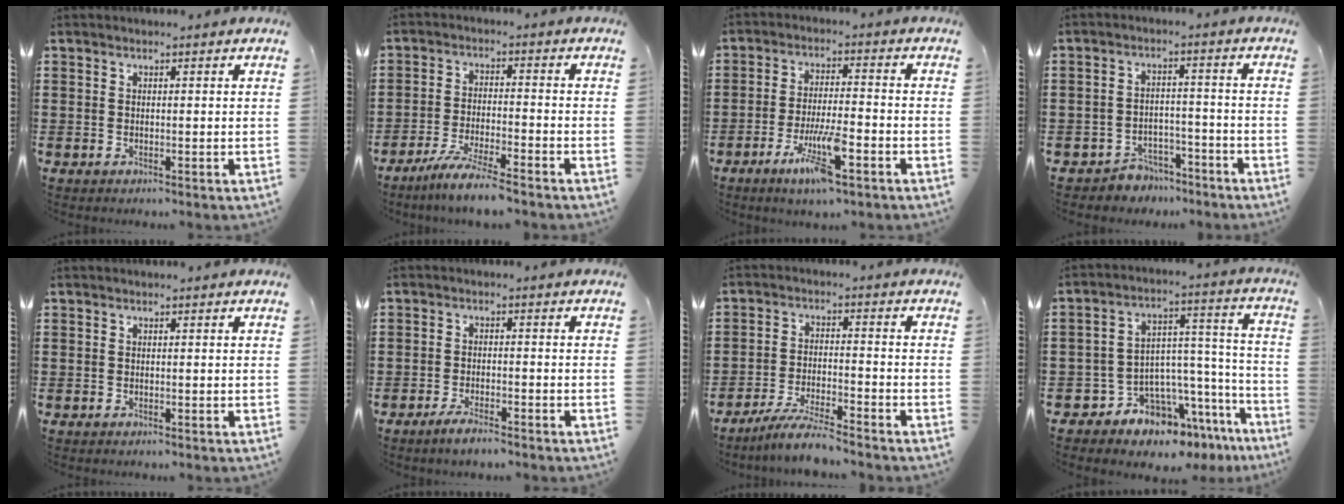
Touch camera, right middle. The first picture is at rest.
{"total": 6.1, "force": [-5.3, -0.3, 3.0], "torque": [-0.066, -0.016, -0.102]}
{"total": 8.4, "force": [-4.4, 1.9, 7.0], "torque": [-0.139, -0.005, -0.080]}
{"total": 3.9, "force": [-3.7, 1.0, -0.1], "torque": [-0.007, 0.006, -0.078]}
{"total": 0.0}
{"total": 2.9, "force": [-2.7, 0.3, 1.2], "torque": [-0.020, 0.005, -0.052]}
{"total": 5.7, "force": [-5.3, 0.0, 2.3], "torque": [-0.049, -0.006, -0.101]}
{"total": 7.4, "force": [-6.6, 3.2, 1.2], "torque": [-0.026, -0.002, -0.123]}